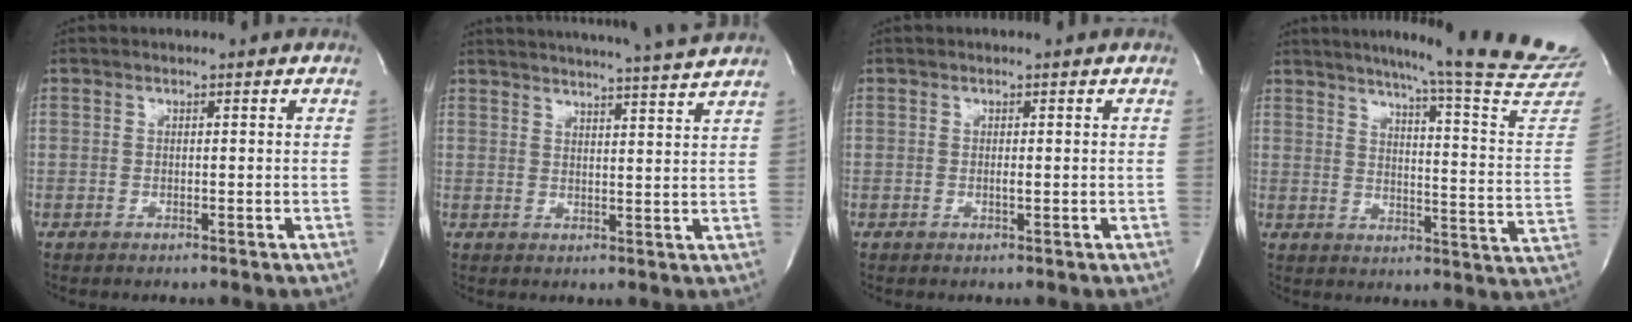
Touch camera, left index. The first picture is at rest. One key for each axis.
{"total": 15.2, "fx": 14.3, "fy": -1.2, "fz": 5.0, "tx": -0.091, "ty": -0.030, "tz": 0.183}
{"total": 0.5, "fx": -0.1, "fy": 0.0, "fz": 0.5, "tx": -0.011, "ty": -0.003, "tz": -0.003}
{"total": 23.5, "fx": 21.1, "fy": -2.0, "fz": 10.0, "tx": -0.148, "ty": -0.116, "tz": 0.253}